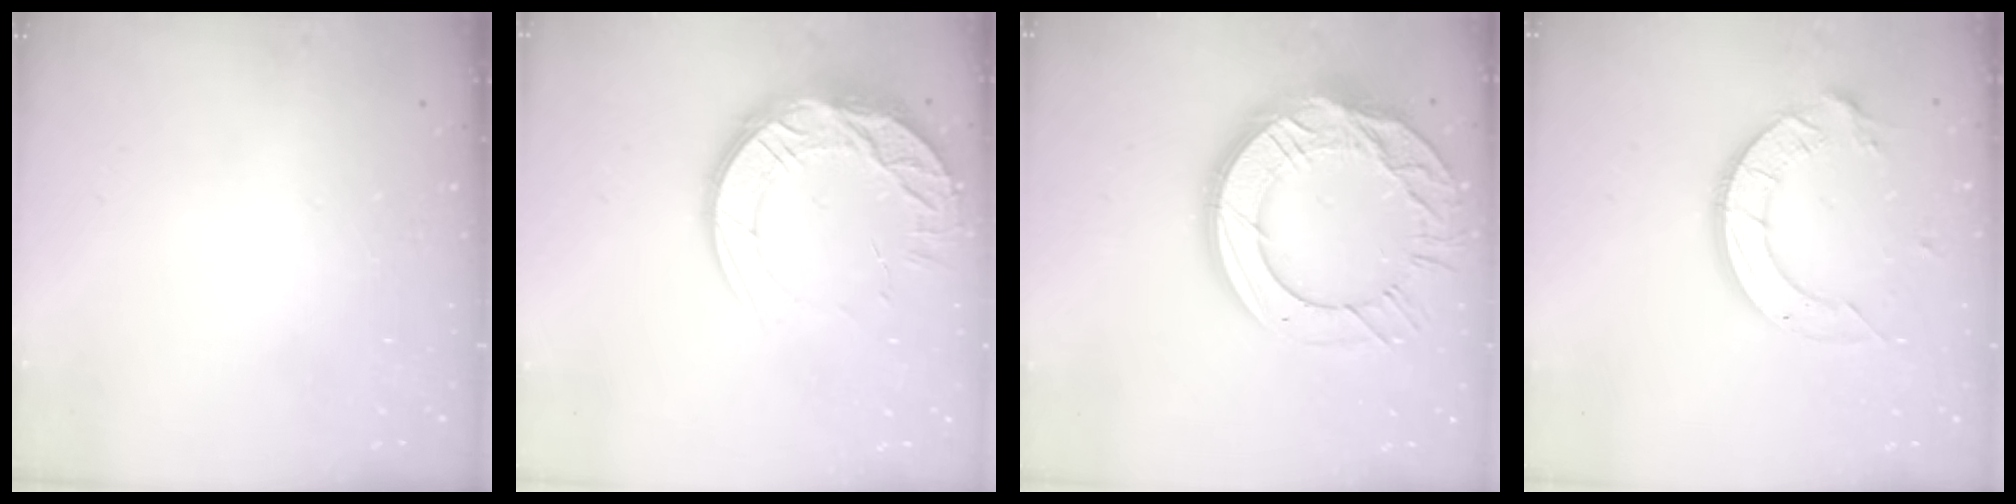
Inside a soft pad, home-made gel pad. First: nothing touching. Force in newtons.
{"total": 16.5, "press": 16.5, "slide": 1.4}
{"total": 24.9, "press": 24.8, "slide": 2.4}
{"total": 12.9, "press": 12.8, "slide": 1.4}